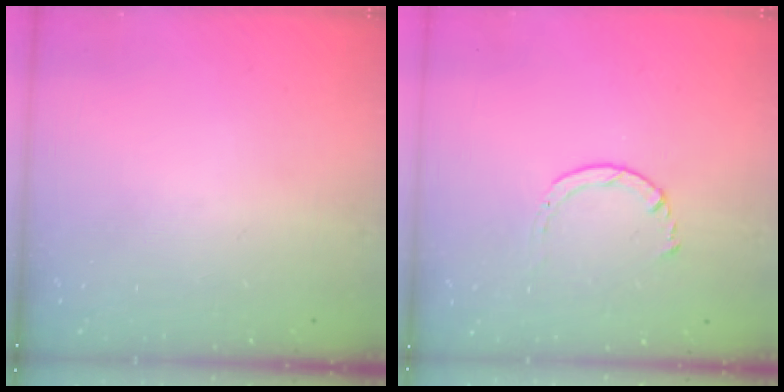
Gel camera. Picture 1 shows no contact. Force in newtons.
{"total": 2.0, "press": 1.9, "slide": 0.3}